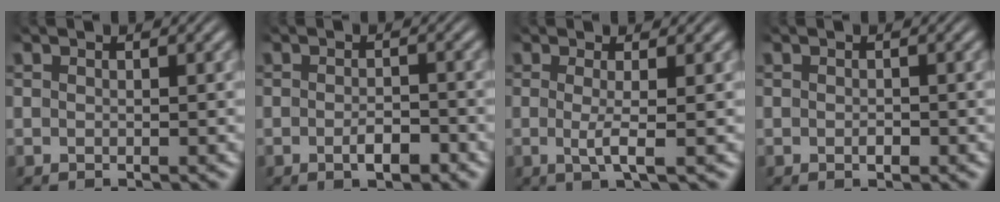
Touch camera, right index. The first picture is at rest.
{"total": 2.1, "force": [-1.3, 0.9, 1.4], "torque": [-0.019, 0.001, -0.024]}
{"total": 2.2, "force": [-0.2, -0.2, 2.2], "torque": [-0.051, -0.015, 0.003]}
{"total": 0.7, "force": [-0.3, 0.3, 0.5], "torque": [-0.012, -0.003, -0.004]}